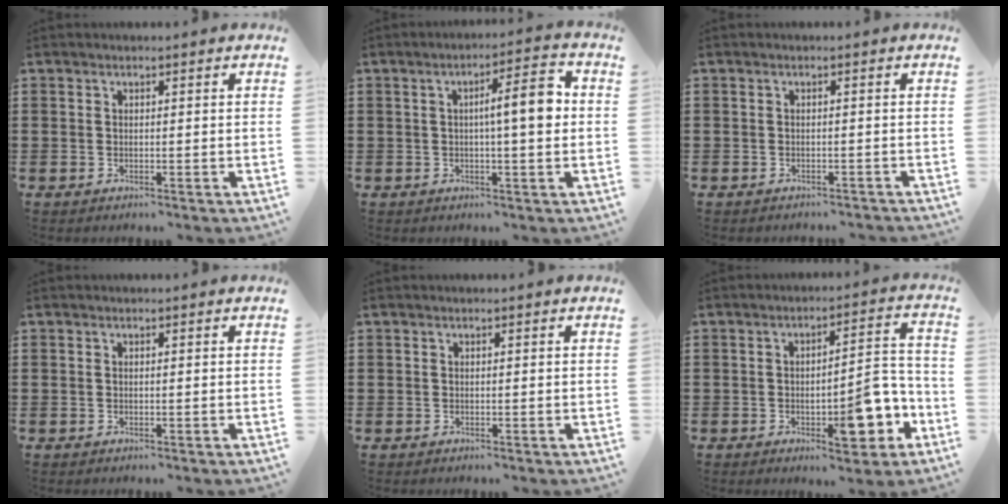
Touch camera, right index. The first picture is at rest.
{"total": 6.7, "force": [0.5, 1.1, 6.6], "torque": [-0.107, -0.005, 0.000]}
{"total": 0.7, "force": [-0.7, 0.1, 0.2], "torque": [-0.006, -0.001, -0.013]}
{"total": 0.0}
{"total": 0.0}
{"total": 9.0, "force": [-3.3, 3.2, 7.7], "torque": [-0.097, -0.003, -0.053]}